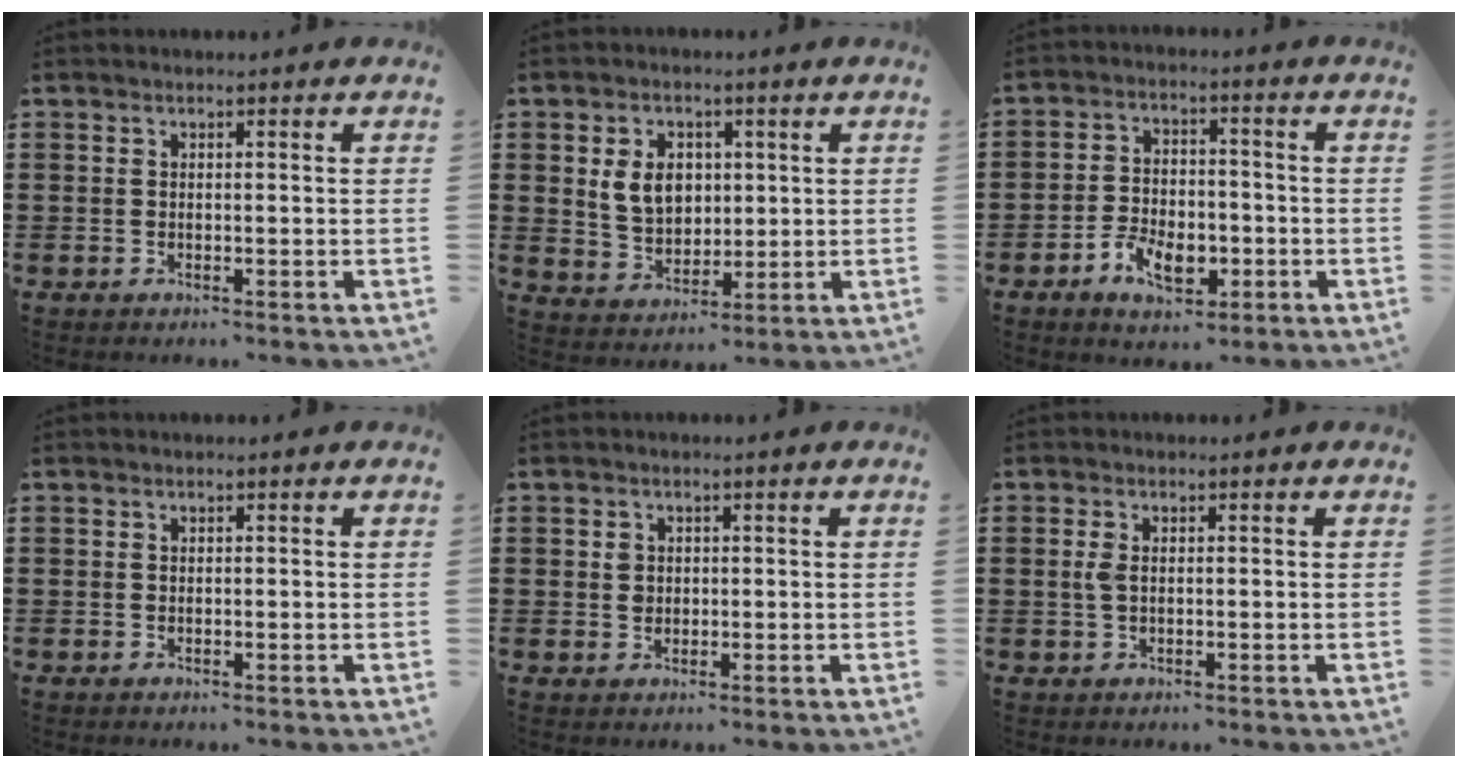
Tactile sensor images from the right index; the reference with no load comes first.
{"total": 6.5, "force": [1.4, 5.0, 4.0], "torque": [-0.093, 0.011, 0.020]}
{"total": 6.8, "force": [-3.0, 4.0, 4.6], "torque": [-0.095, 0.007, -0.056]}
{"total": 0.0}
{"total": 1.4, "force": [0.3, 1.3, 0.5], "torque": [-0.013, 0.009, 0.004]}
{"total": 2.0, "force": [0.2, 0.9, 1.8], "torque": [-0.044, 0.001, 0.001]}